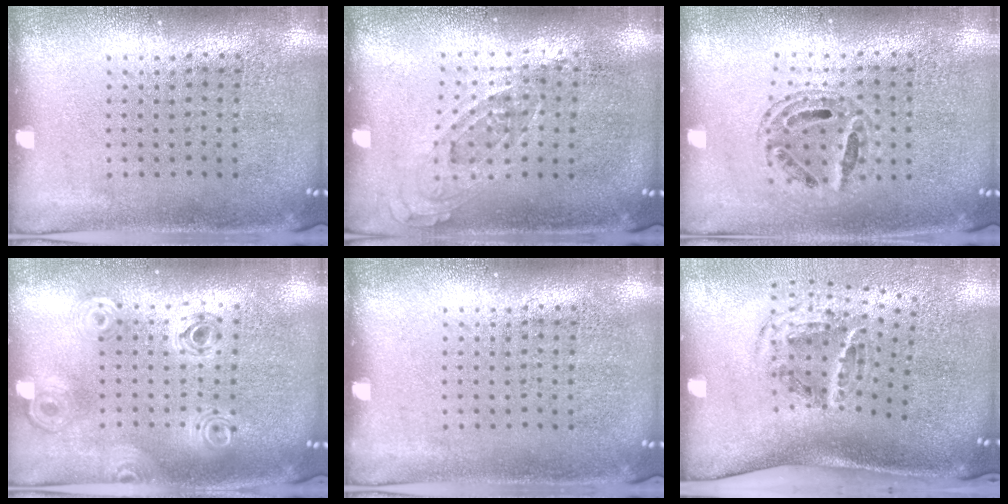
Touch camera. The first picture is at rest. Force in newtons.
{"total": 0.8, "press": 0.7, "slide": 0.3}
{"total": 0.7, "press": 0.7, "slide": 0.1}
{"total": 0.8, "press": 0.8, "slide": 0.1}
{"total": 0.0}
{"total": 2.1, "press": 1.2, "slide": 1.7}